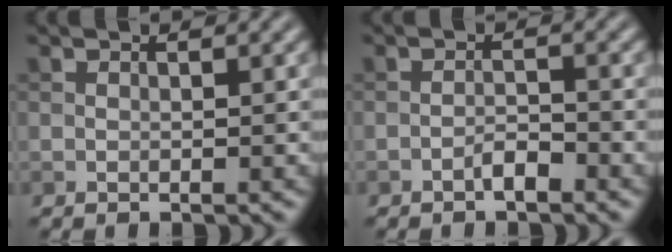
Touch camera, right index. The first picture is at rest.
{"total": 1.5, "force": [-1.1, 0.4, 0.9], "torque": [-0.017, 0.005, -0.022]}